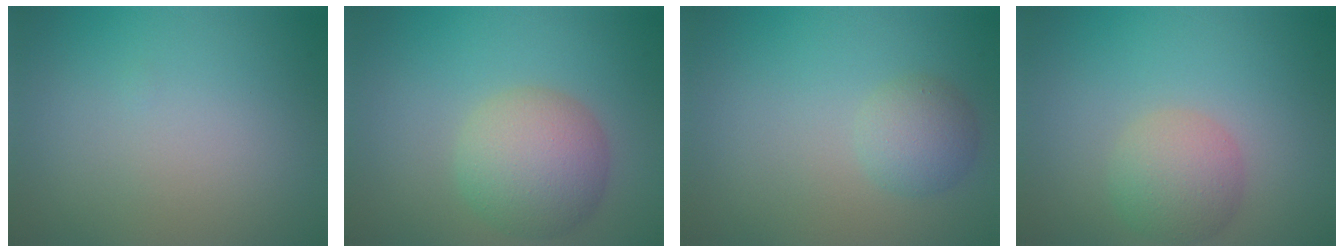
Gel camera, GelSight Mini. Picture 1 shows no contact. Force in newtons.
{"total": 5.8, "press": 5.8, "slide": 0.4}
{"total": 2.4, "press": 2.4, "slide": 0.2}
{"total": 3.6, "press": 3.6, "slide": 0.2}